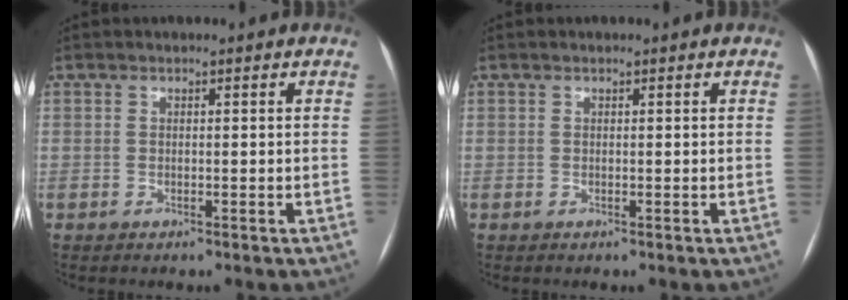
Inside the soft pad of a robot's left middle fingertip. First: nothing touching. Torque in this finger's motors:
{"motor_torque": [0.04, -0.04, -0.02, -0.01]}